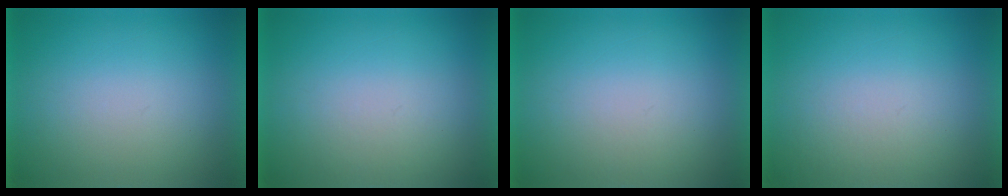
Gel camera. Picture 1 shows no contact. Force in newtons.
{"total": 1.4}
{"total": 1.0}
{"total": 1.8}